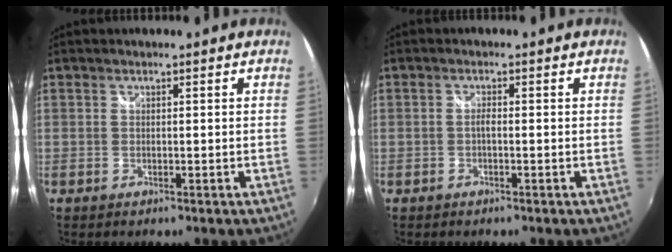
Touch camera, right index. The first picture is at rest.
{"total": 0.9, "force": [-0.3, 0.1, 0.9], "torque": [-0.019, 0.007, -0.004]}